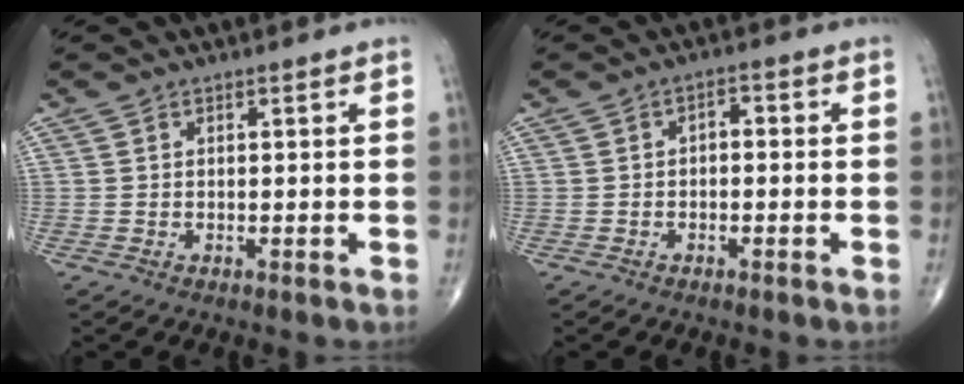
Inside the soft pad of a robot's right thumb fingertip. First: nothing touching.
{"total": 2.2, "force": [-0.4, 1.4, 1.7], "torque": [-0.012, 0.017, -0.014]}